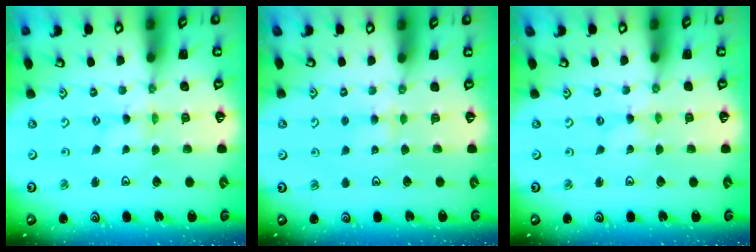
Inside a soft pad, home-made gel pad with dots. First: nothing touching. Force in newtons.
{"total": 3.4, "press": 3.3, "slide": 0.4}
{"total": 0.0}